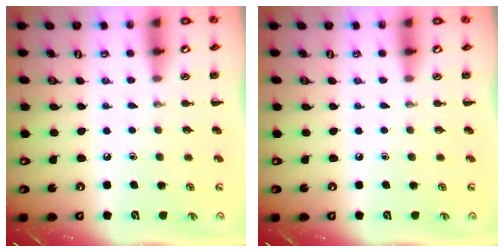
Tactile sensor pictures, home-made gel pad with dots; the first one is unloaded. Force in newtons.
{"total": 0.0}